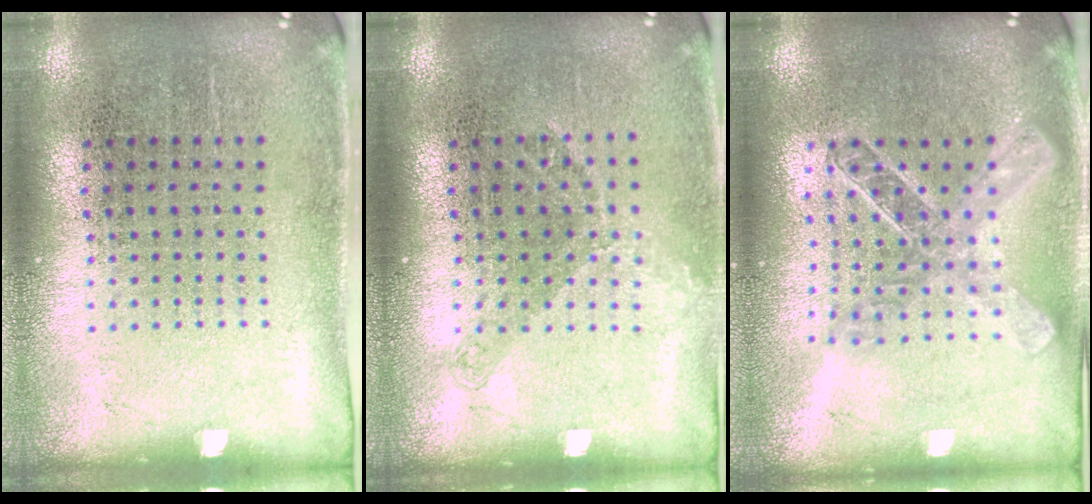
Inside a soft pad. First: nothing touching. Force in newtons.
{"total": 1.2, "press": 0.9, "slide": 0.8}
{"total": 1.9, "press": 1.6, "slide": 1.0}